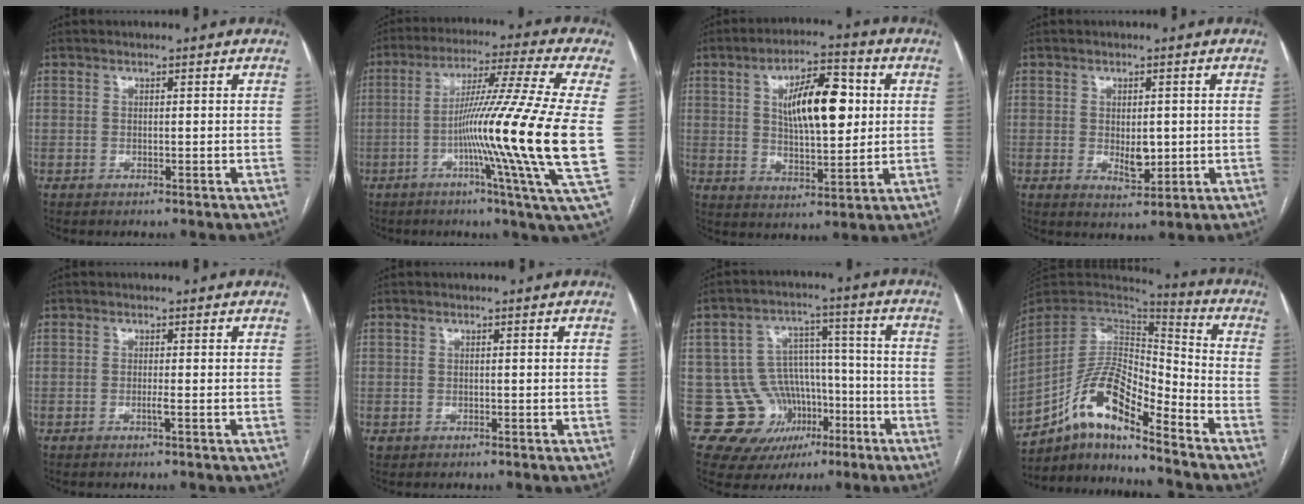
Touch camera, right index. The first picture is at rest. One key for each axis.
{"total": 20.1, "fx": -2.2, "fy": -3.1, "fz": 19.8, "tx": -0.315, "ty": -0.019, "tz": -0.056}
{"total": 12.3, "fx": 2.7, "fy": 4.3, "fz": 11.2, "tx": -0.185, "ty": 0.015, "tz": 0.046}
{"total": 3.9, "fx": -0.2, "fy": 1.9, "fz": 3.4, "tx": -0.054, "ty": -0.007, "tz": 0.005}
{"total": 0.8, "fx": -0.3, "fy": -0.2, "fz": 0.7, "tx": -0.012, "ty": -0.001, "tz": -0.007}
{"total": 1.5, "fx": -0.6, "fy": 1.4, "fz": -0.1, "tx": -0.002, "ty": 0.005, "tz": -0.009}
{"total": 12.9, "fx": -4.4, "fy": 11.9, "fz": 2.5, "tx": -0.041, "ty": 0.070, "tz": -0.047}
{"total": 13.9, "fx": -9.4, "fy": 3.4, "fz": 9.7, "tx": -0.183, "ty": 0.027, "tz": -0.168}